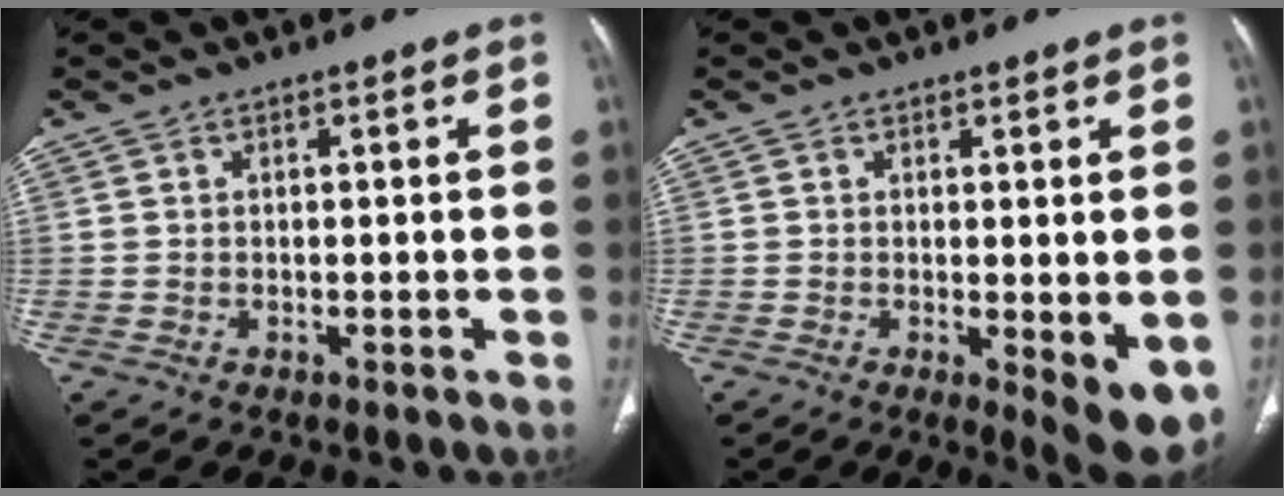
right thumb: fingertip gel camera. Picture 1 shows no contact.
{"total": 7.6, "force": [-1.4, 2.4, 7.0], "torque": [-0.092, -0.022, -0.016]}